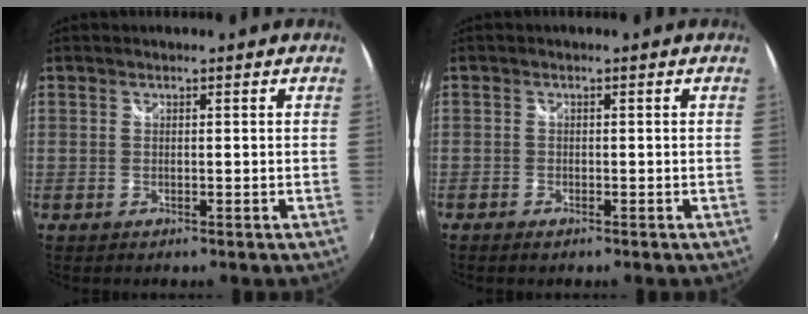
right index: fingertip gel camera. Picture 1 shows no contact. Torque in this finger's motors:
{"motor_torque": [0.13, -0.10, -0.01, 0.00]}